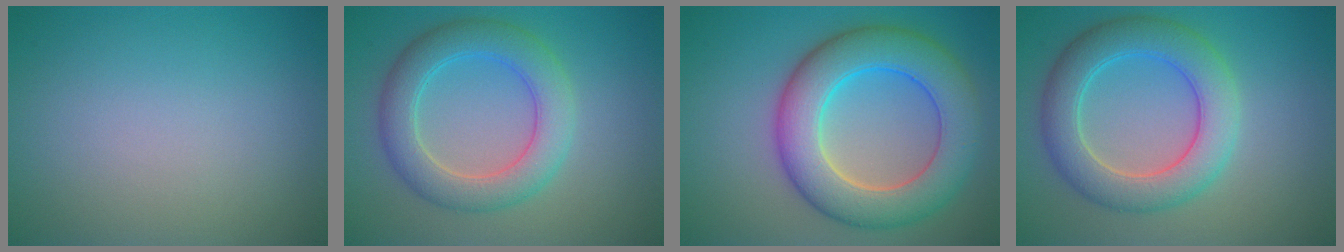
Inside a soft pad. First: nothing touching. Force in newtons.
{"total": 5.4, "press": 5.4, "slide": 0.2}
{"total": 8.9, "press": 8.9, "slide": 0.2}
{"total": 6.2, "press": 6.2, "slide": 0.3}